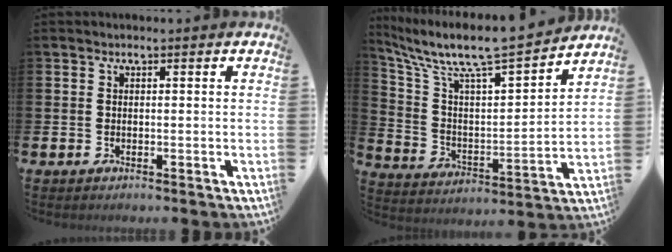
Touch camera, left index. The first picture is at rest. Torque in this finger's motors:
{"motor_torque": [0.52, -0.84, 0.51, 0.21]}